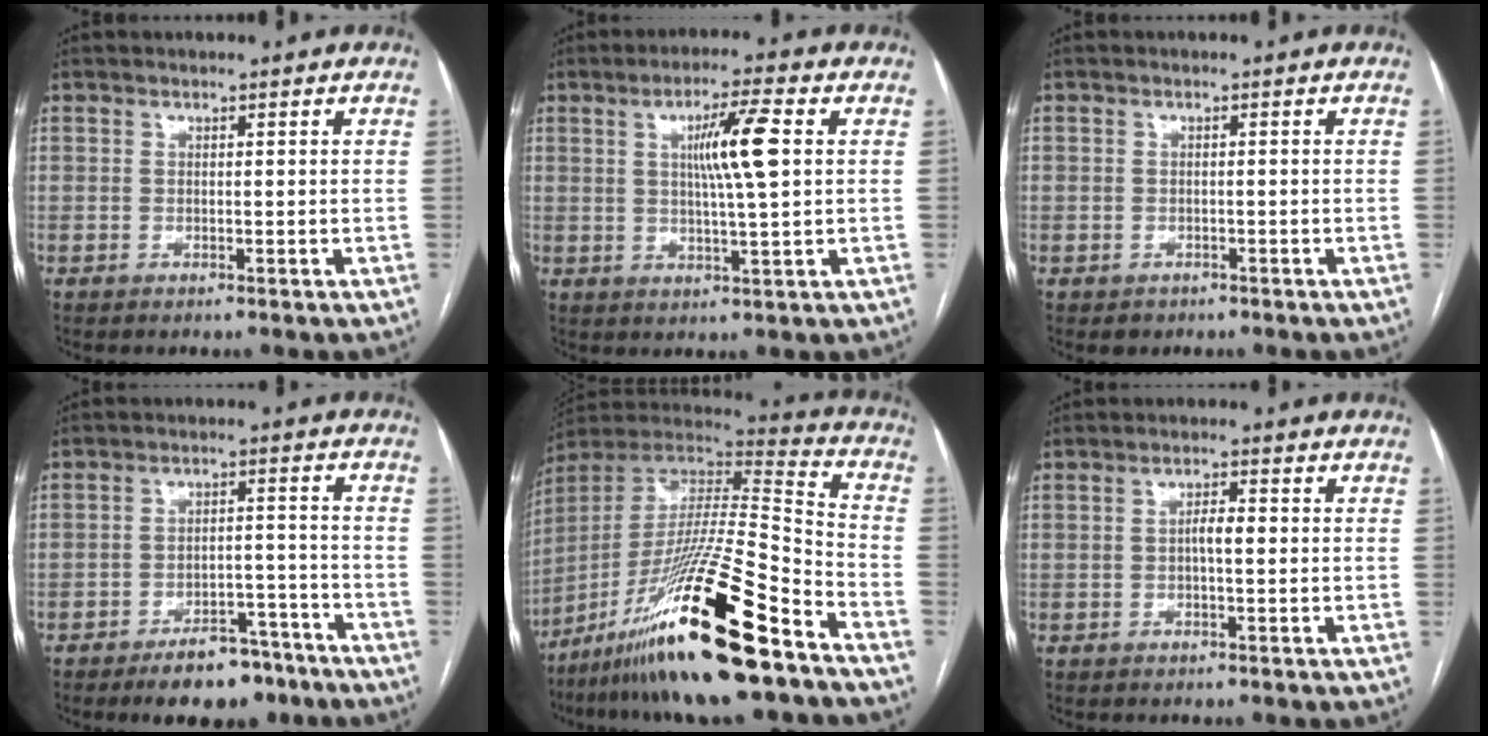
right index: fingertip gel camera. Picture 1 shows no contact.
{"total": 8.2, "force": [1.7, 0.1, 8.0], "torque": [-0.139, 0.003, 0.029]}
{"total": 1.9, "force": [-1.0, 1.6, 0.1], "torque": [-0.003, 0.006, -0.012]}
{"total": 9.2, "force": [-6.9, 4.0, 4.6], "torque": [-0.057, 0.013, -0.104]}
{"total": 26.9, "force": [-16.8, 2.0, 20.8], "torque": [-0.378, -0.034, -0.302]}
{"total": 2.6, "force": [-0.1, 0.6, 2.6], "torque": [-0.044, 0.006, -0.002]}